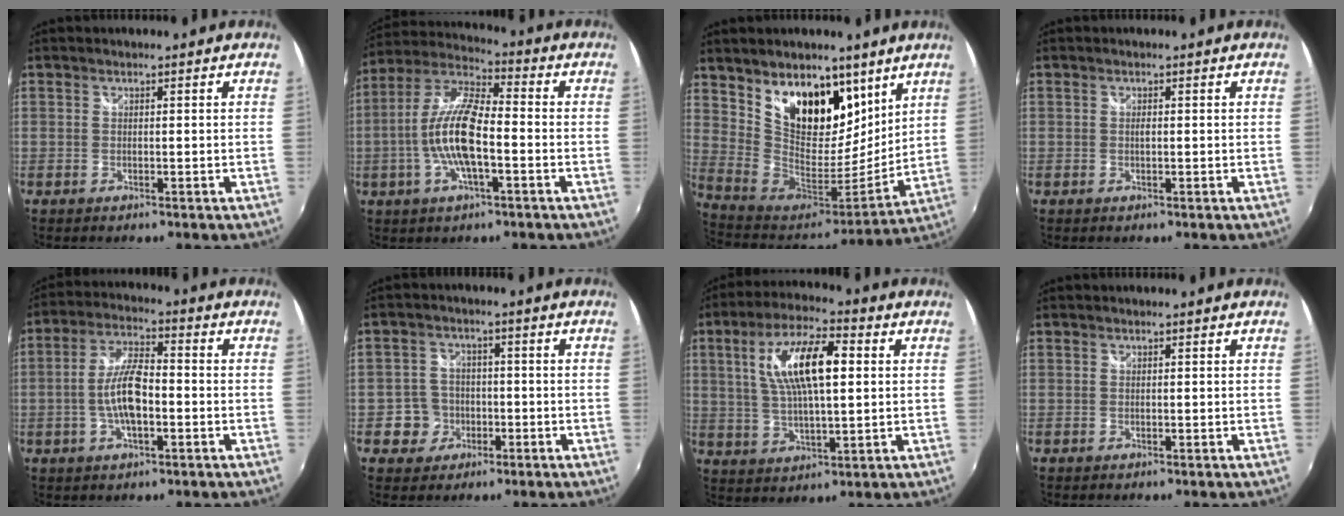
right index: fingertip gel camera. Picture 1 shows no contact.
{"total": 12.9, "force": [-3.0, 3.8, 12.0], "torque": [-0.243, 0.003, -0.060]}
{"total": 20.6, "force": [11.4, 11.8, 12.4], "torque": [-0.230, 0.003, 0.215]}
{"total": 0.6, "force": [0.0, 0.3, 0.6], "torque": [-0.011, 0.000, -0.003]}
{"total": 9.0, "force": [-2.2, 3.1, 8.1], "torque": [-0.163, 0.007, -0.040]}
{"total": 5.4, "force": [-1.9, 5.0, 0.5], "torque": [-0.009, 0.018, -0.028]}
{"total": 13.6, "force": [3.1, 4.5, 12.4], "torque": [-0.230, 0.015, 0.057]}
{"total": 0.0}